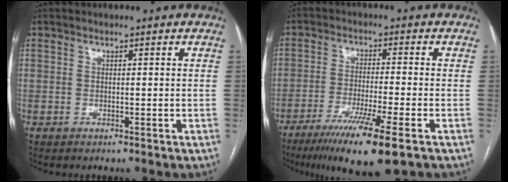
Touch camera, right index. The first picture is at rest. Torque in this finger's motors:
{"motor_torque": [1.40, -0.73, 0.81, 0.19]}